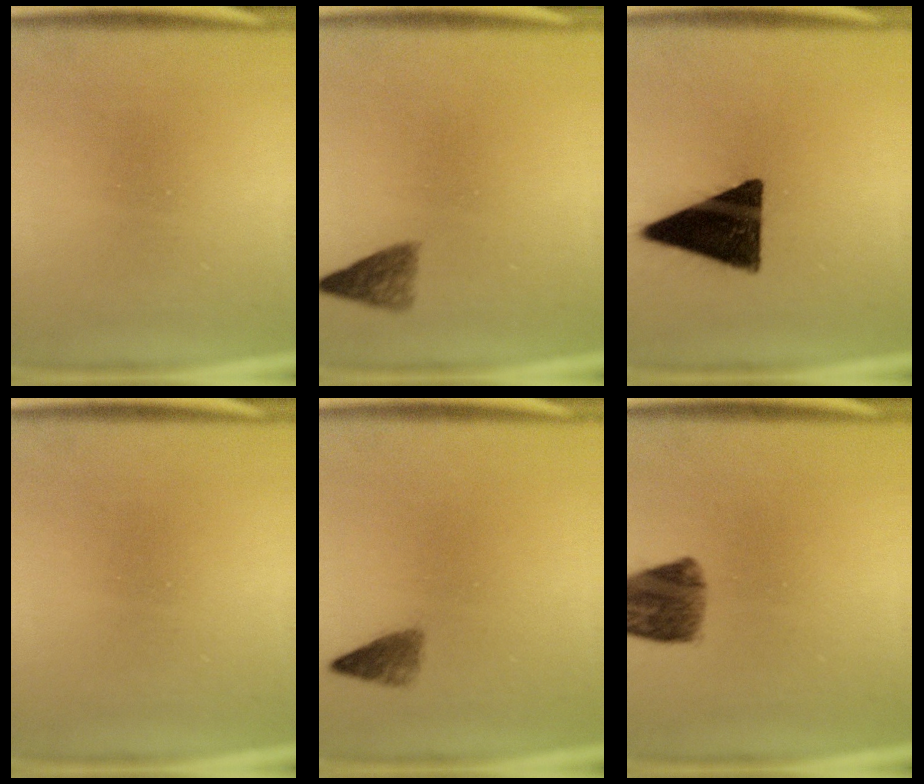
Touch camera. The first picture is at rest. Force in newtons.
{"total": 2.9}
{"total": 14.6}
{"total": 0.0}
{"total": 2.2}
{"total": 6.5}